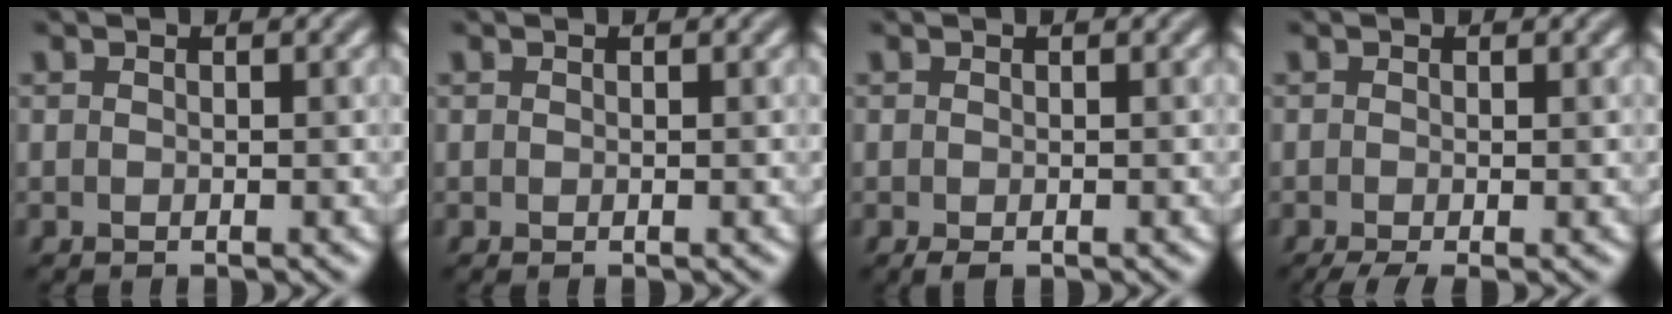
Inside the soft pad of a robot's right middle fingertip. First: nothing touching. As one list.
[{"total": 0.0}, {"total": 0.9, "force": [-0.5, 0.4, 0.6], "torque": [-0.014, -0.003, -0.008]}, {"total": 2.8, "force": [-1.5, 0.6, 2.3], "torque": [-0.038, -0.010, -0.027]}]